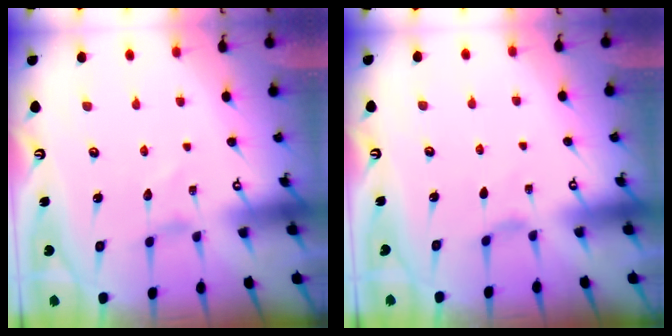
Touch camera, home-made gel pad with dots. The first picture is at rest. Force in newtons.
{"total": 1.4, "press": 1.3, "slide": 0.4}